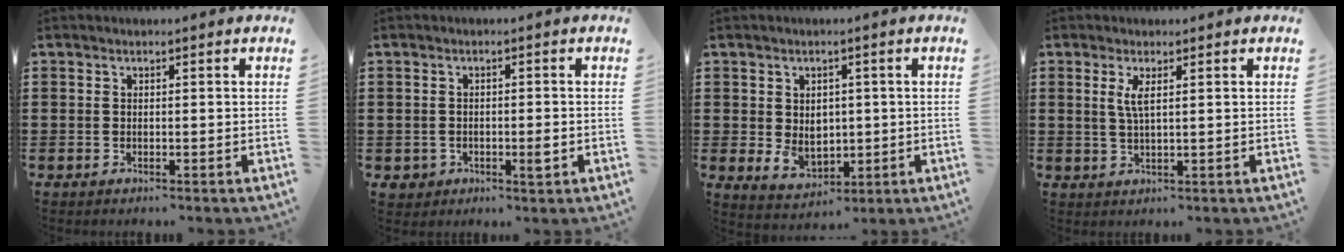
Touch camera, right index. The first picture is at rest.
{"total": 2.4, "force": [-1.0, 1.6, 1.6], "torque": [-0.039, 0.000, -0.022]}
{"total": 4.3, "force": [0.4, 3.6, 2.2], "torque": [-0.036, 0.004, 0.005]}
{"total": 2.7, "force": [0.9, 0.5, 2.5], "torque": [-0.055, 0.001, 0.015]}